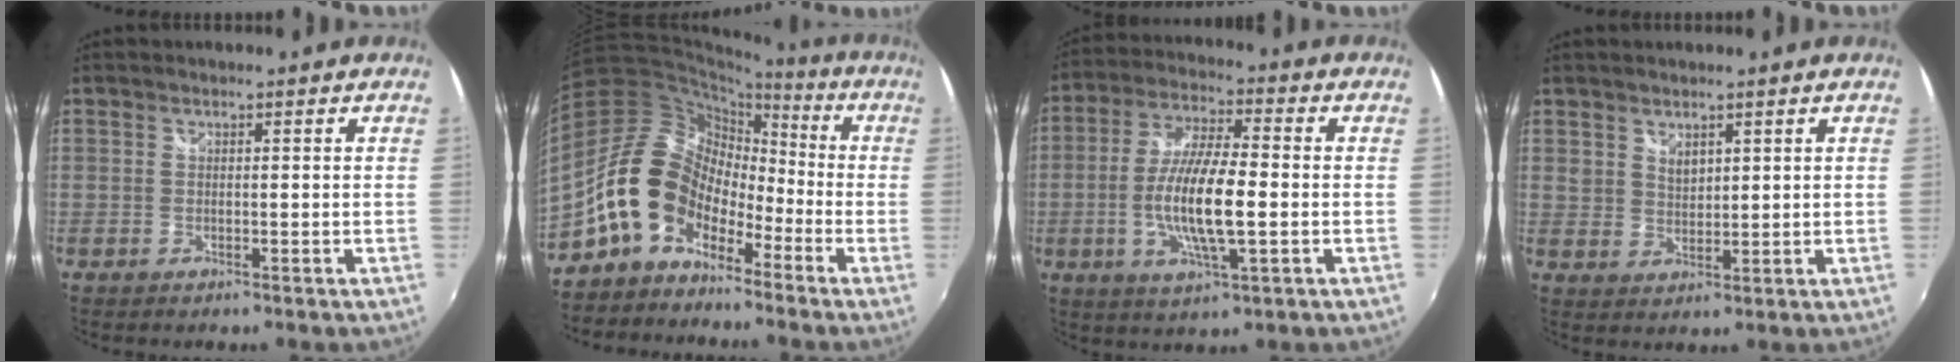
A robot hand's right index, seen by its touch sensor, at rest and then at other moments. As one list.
[{"total": 12.6, "force": [-7.2, 8.4, 6.1], "torque": [-0.107, 0.026, -0.143]}, {"total": 12.6, "force": [-2.2, 2.8, 12.1], "torque": [-0.242, -0.006, -0.044]}, {"total": 3.0, "force": [2.1, 1.9, 1.0], "torque": [-0.008, 0.000, 0.040]}]